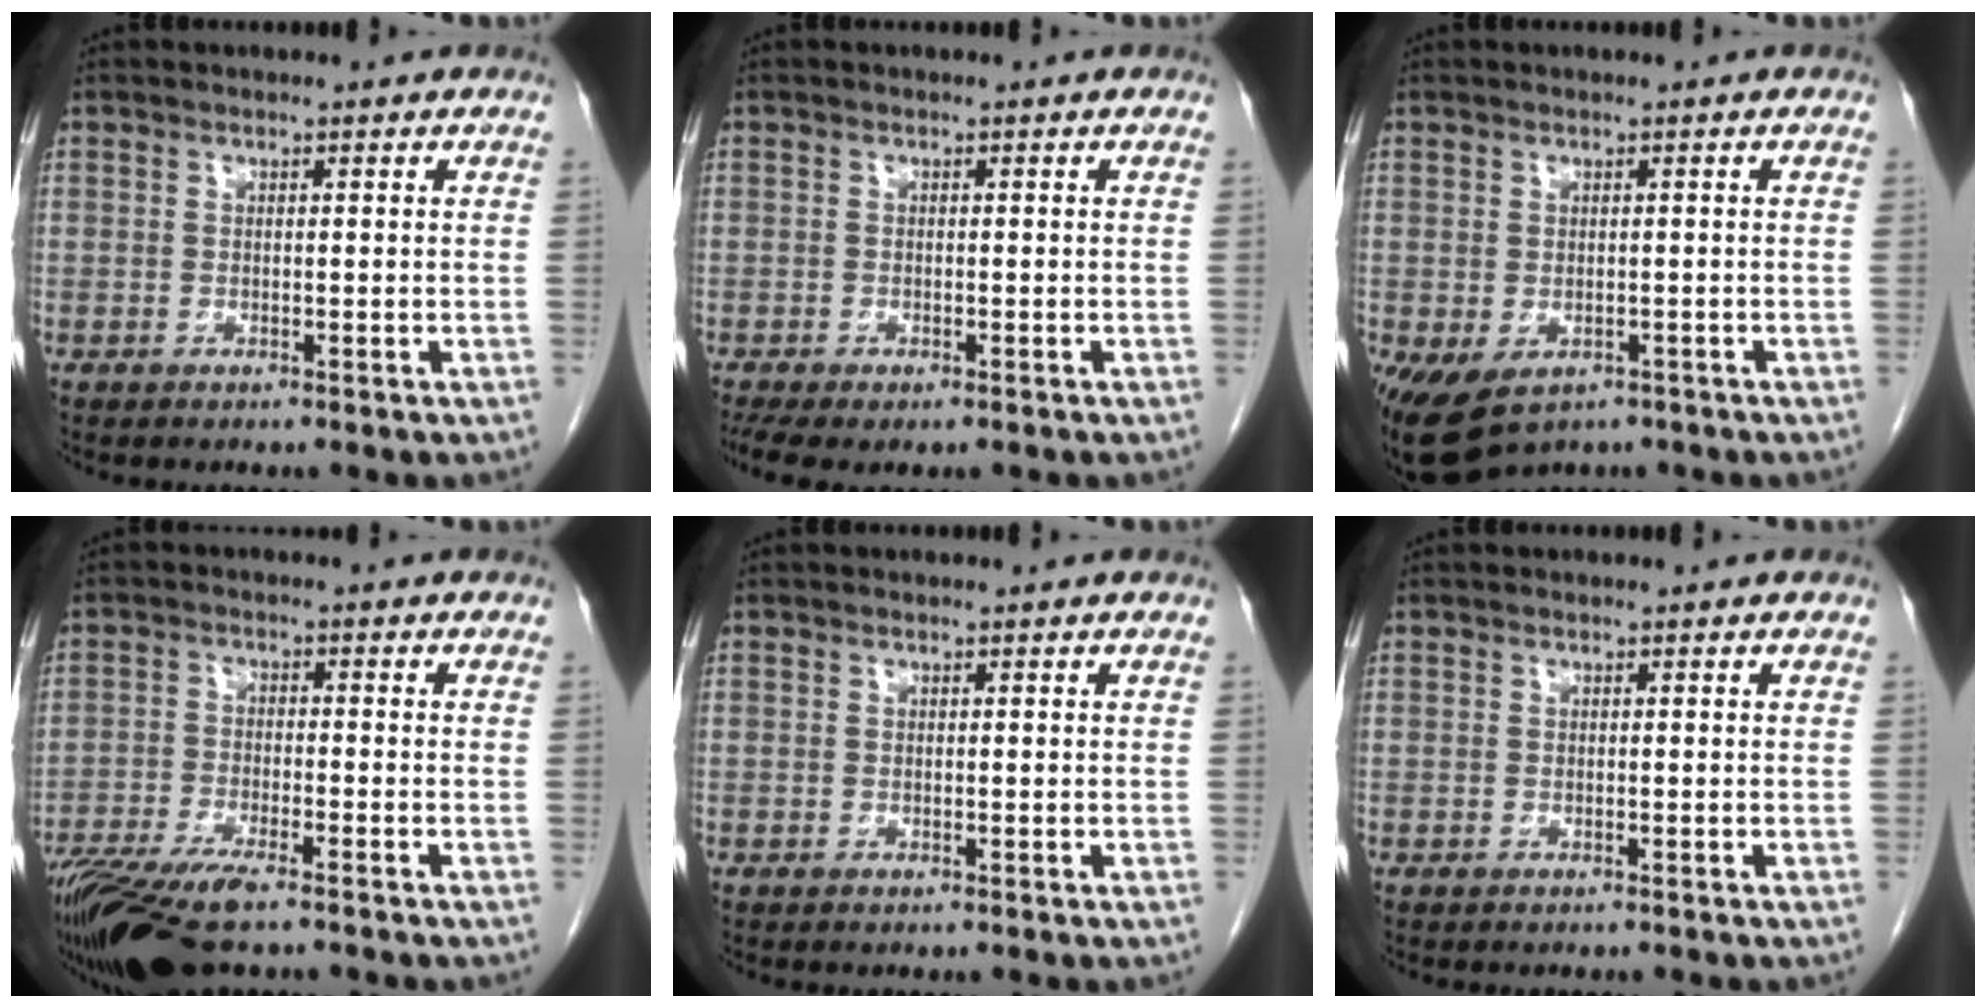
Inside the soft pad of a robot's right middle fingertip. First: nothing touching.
{"total": 5.6, "force": [-3.9, 2.2, 3.5], "torque": [-0.066, -0.015, -0.063]}
{"total": 8.5, "force": [-4.7, 5.1, 5.0], "torque": [-0.100, -0.011, -0.067]}
{"total": 12.2, "force": [-9.1, 2.3, 7.7], "torque": [-0.140, -0.024, -0.156]}
{"total": 0.0}
{"total": 0.7, "force": [-0.7, 0.1, 0.2], "torque": [-0.003, -0.001, -0.012]}